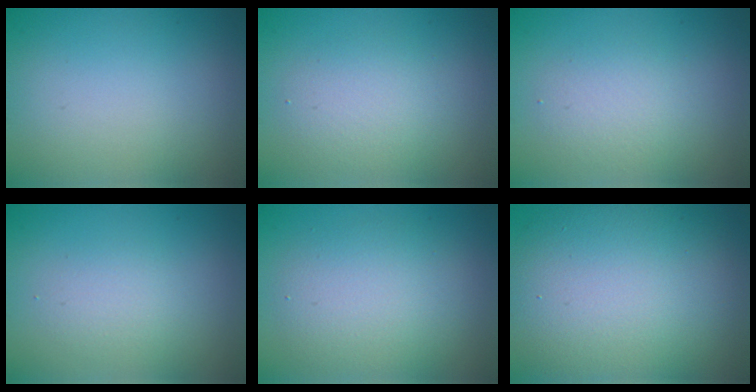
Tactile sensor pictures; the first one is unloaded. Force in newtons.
{"total": 2.6, "press": 2.6, "slide": 0.1}
{"total": 2.2, "press": 2.2, "slide": 0.1}
{"total": 1.8, "press": 1.8, "slide": 0.1}
{"total": 4.3, "press": 4.3, "slide": 0.1}
{"total": 11.8, "press": 11.8, "slide": 0.6}